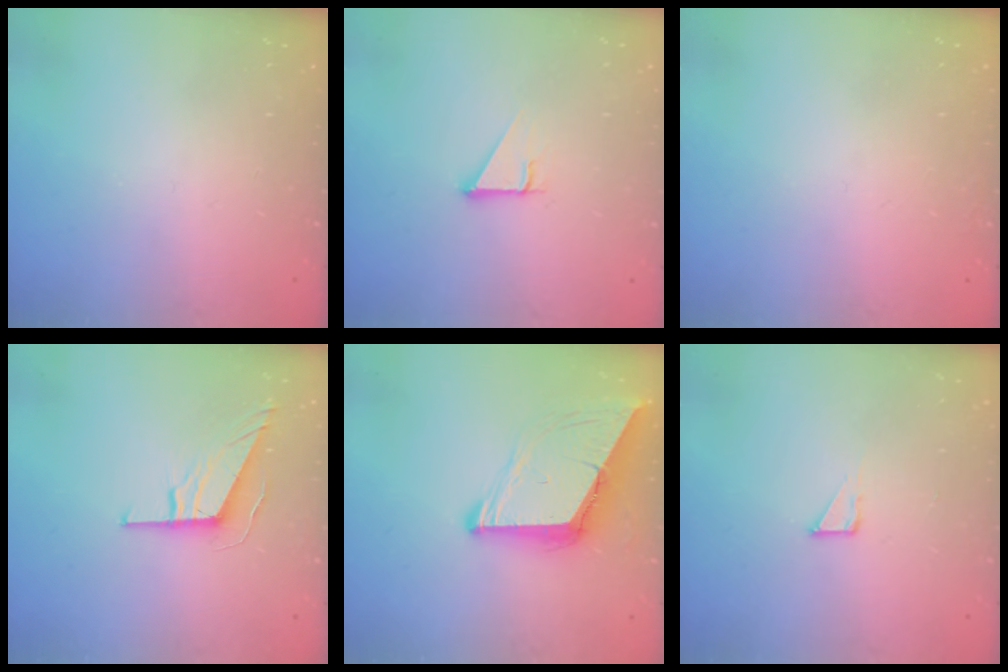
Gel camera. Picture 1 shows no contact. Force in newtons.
{"total": 2.8, "press": 2.8, "slide": 0.0}
{"total": 1.6, "press": 1.5, "slide": 0.1}
{"total": 9.7, "press": 9.5, "slide": 2.0}
{"total": 9.4, "press": 9.3, "slide": 1.1}
{"total": 2.6, "press": 2.6, "slide": 0.1}